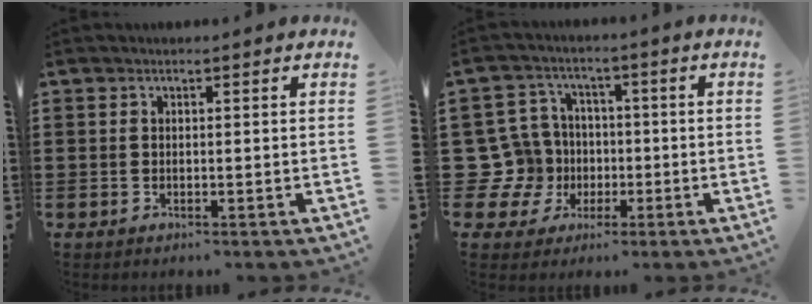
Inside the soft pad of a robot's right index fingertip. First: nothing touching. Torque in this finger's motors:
{"motor_torque": [1.06, 1.08, 0.01, -0.06]}